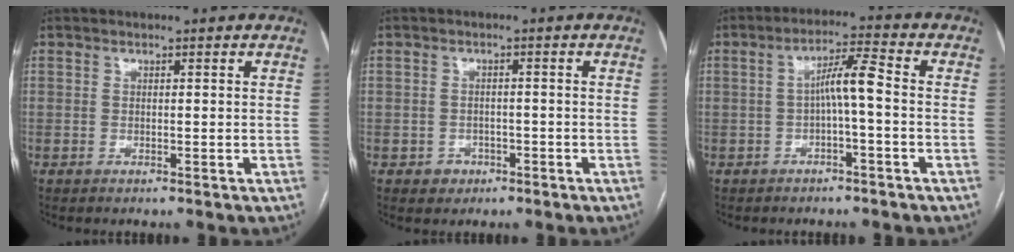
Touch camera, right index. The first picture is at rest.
{"total": 2.6, "force": [-1.2, 2.3, 0.5], "torque": [0.000, 0.010, -0.015]}
{"total": 5.3, "force": [-0.7, 0.3, 5.3], "torque": [-0.090, 0.021, -0.010]}